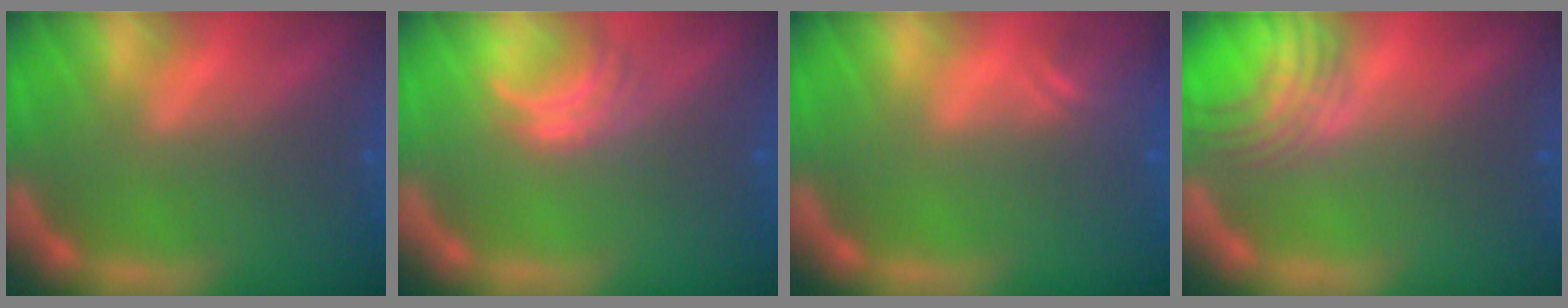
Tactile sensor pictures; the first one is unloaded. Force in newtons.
{"total": 2.5}
{"total": 1.9}
{"total": 5.5}